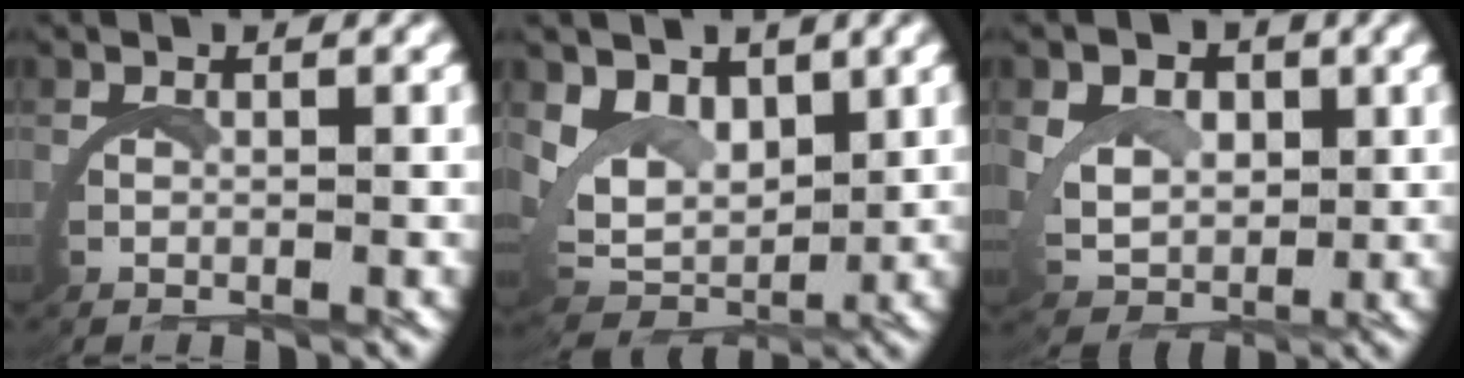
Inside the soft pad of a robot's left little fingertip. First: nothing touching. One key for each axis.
{"total": 7.2, "fx": 2.3, "fy": 5.5, "fz": 4.0, "tx": -0.102, "ty": -0.025, "tz": 0.047}
{"total": 4.8, "fx": 1.1, "fy": 3.8, "fz": 2.7, "tx": -0.078, "ty": -0.028, "tz": 0.029}